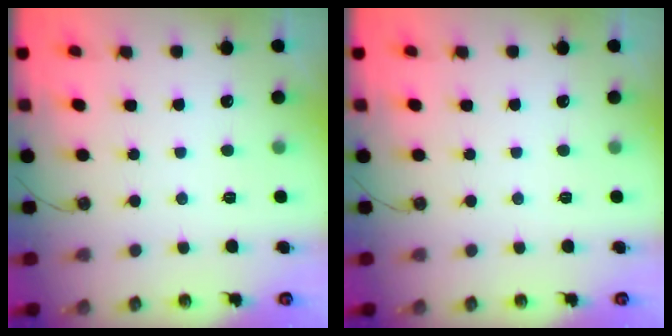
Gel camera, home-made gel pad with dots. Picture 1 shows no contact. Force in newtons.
{"total": 0.0}